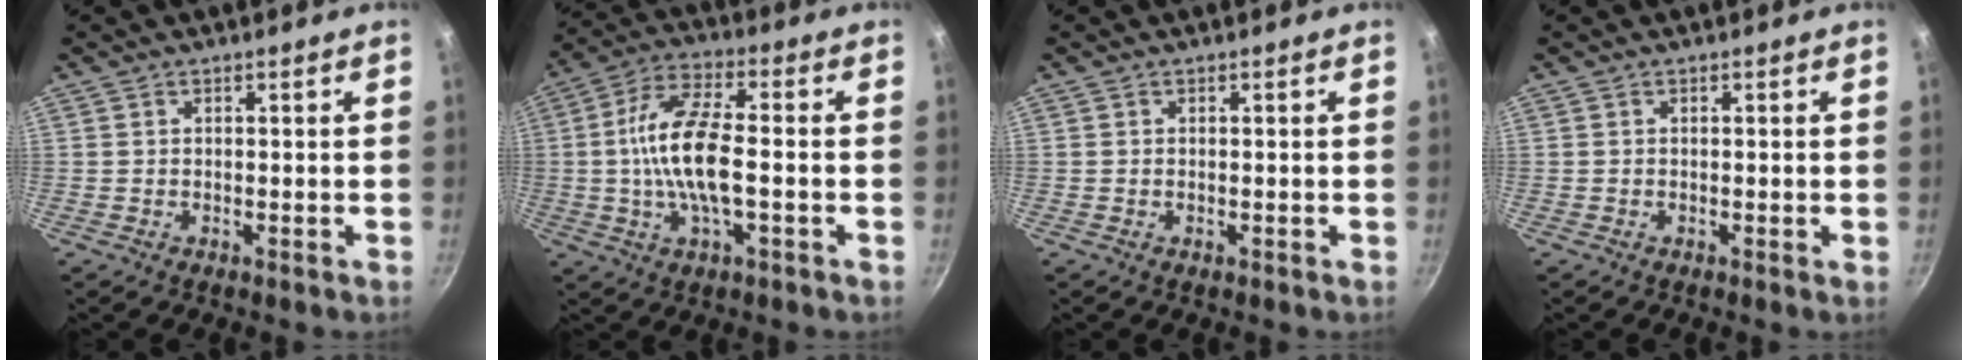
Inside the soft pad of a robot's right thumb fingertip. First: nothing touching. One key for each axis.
{"total": 13.4, "fx": -1.4, "fy": 5.1, "fz": 12.4, "tx": -0.238, "ty": 0.025, "tz": -0.038}
{"total": 0.0}
{"total": 0.6, "fx": -0.1, "fy": 0.1, "fz": 0.5, "tx": -0.007, "ty": 0.000, "tz": -0.004}